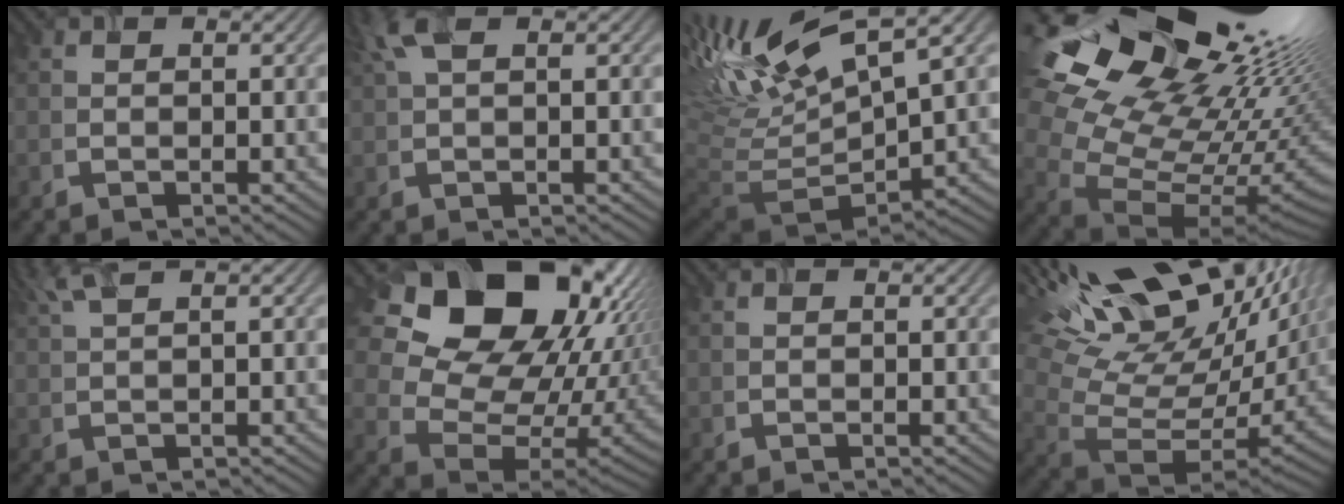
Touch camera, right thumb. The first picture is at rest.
{"total": 3.3, "force": [1.5, 0.9, 2.8], "torque": [-0.066, 0.011, 0.029]}
{"total": 14.7, "force": [6.0, 5.9, 12.1], "torque": [-0.265, 0.005, 0.120]}
{"total": 21.5, "force": [9.3, 12.9, 14.4], "torque": [-0.299, 0.035, 0.176]}
{"total": 3.5, "force": [1.9, 0.6, 2.9], "torque": [-0.057, 0.017, 0.042]}
{"total": 20.1, "force": [9.4, 14.0, 11.0], "torque": [-0.203, 0.028, 0.187]}
{"total": 0.0}
{"total": 20.6, "force": [11.9, 9.4, 14.0], "torque": [-0.262, 0.035, 0.215]}